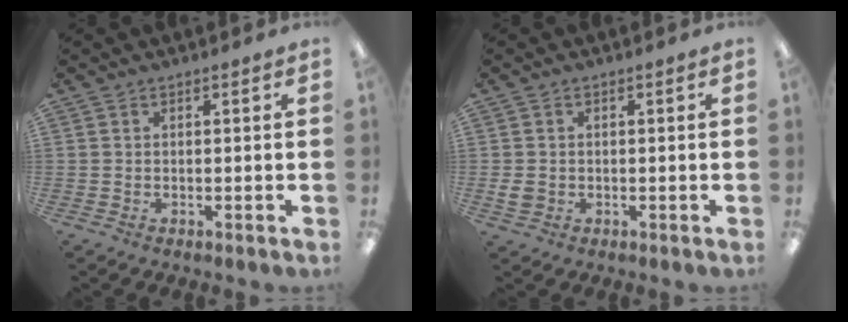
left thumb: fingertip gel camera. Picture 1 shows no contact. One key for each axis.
{"total": 2.7, "fx": -0.3, "fy": 2.2, "fz": 1.5, "tx": -0.032, "ty": 0.004, "tz": -0.007}